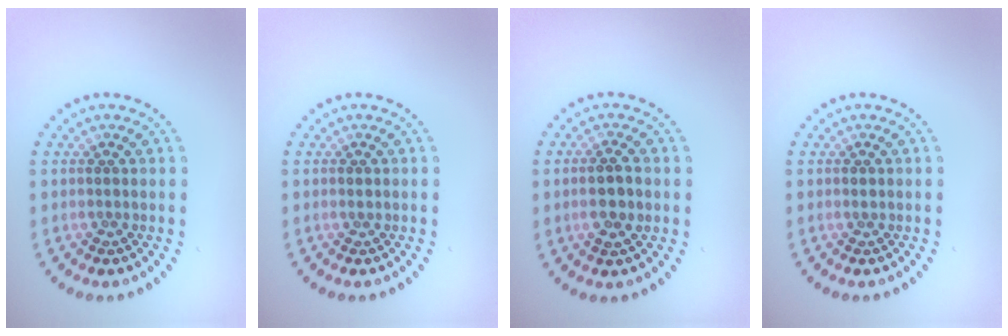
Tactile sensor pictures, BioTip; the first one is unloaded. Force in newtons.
{"total": 0.7, "press": 0.7, "slide": 0.1}
{"total": 2.8, "press": 2.8, "slide": 0.6}
{"total": 0.7, "press": 0.7, "slide": 0.1}